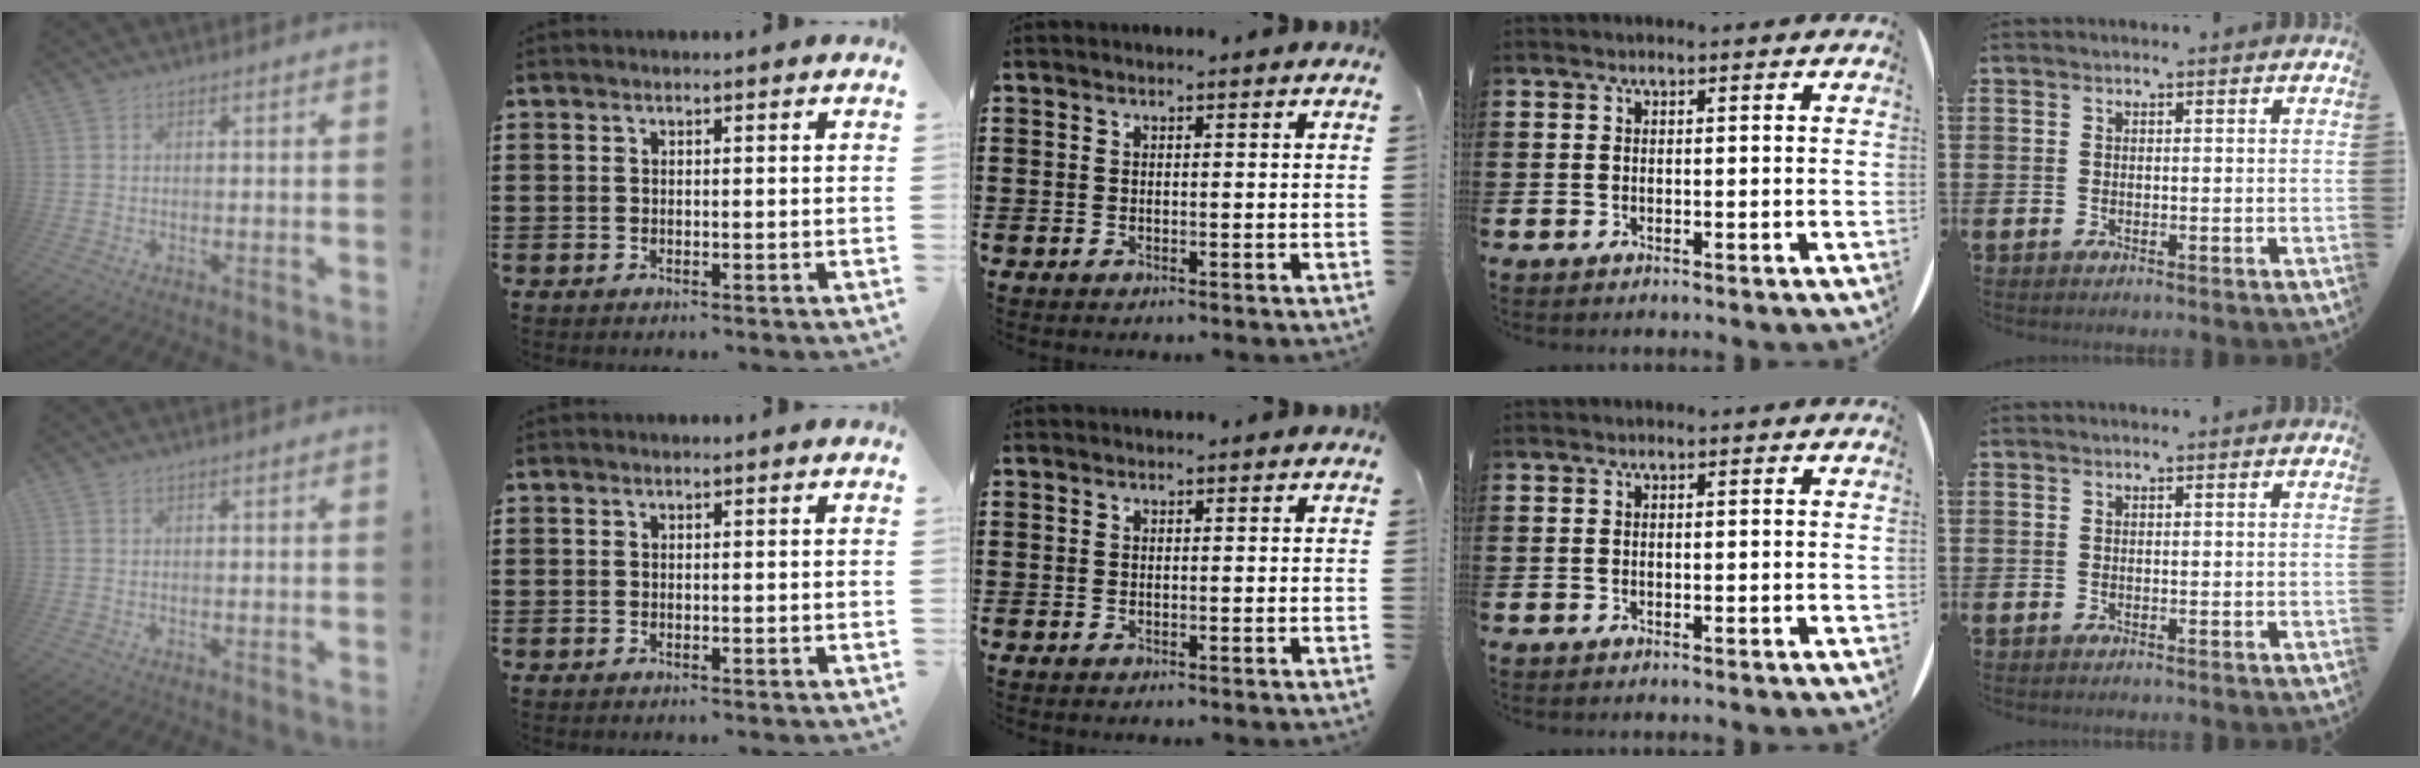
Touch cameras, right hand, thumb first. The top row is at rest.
{}